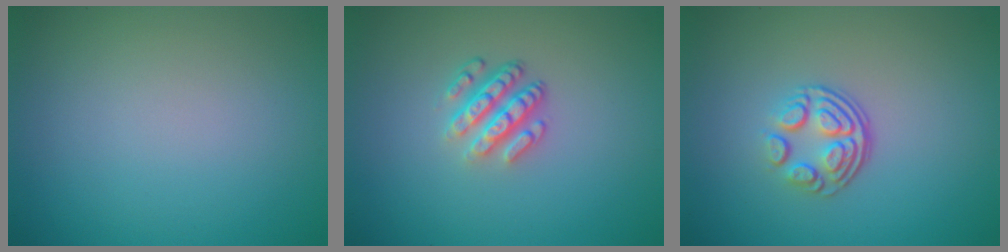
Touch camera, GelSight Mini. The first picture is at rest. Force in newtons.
{"total": 3.6, "press": 2.7, "slide": 2.4}
{"total": 3.9, "press": 2.5, "slide": 2.9}